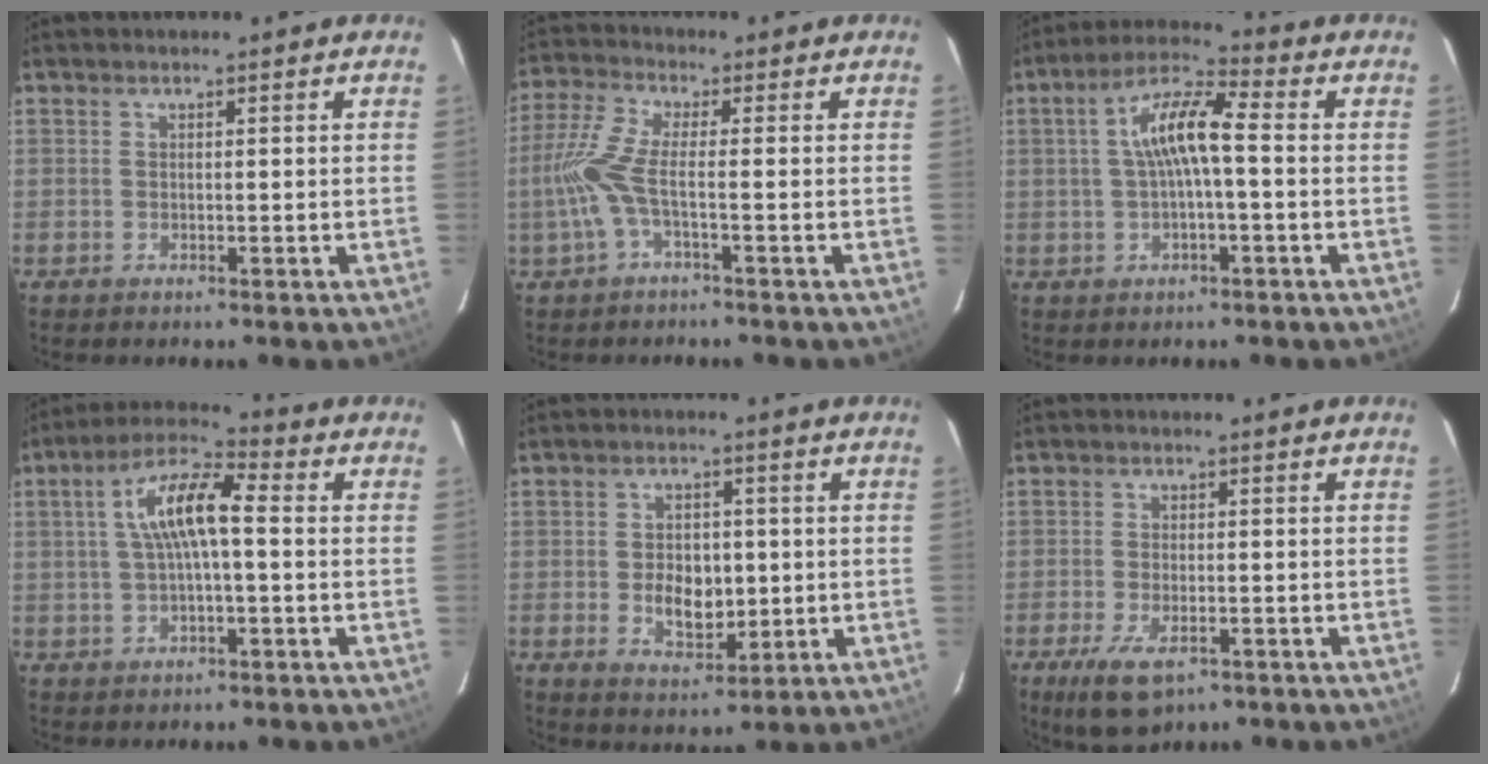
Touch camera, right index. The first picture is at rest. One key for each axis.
{"total": 6.8, "fx": -1.8, "fy": 0.6, "fz": 6.5, "tx": -0.162, "ty": 0.002, "tz": -0.036}
{"total": 8.8, "fx": 0.2, "fy": 2.1, "fz": 8.6, "tx": -0.164, "ty": 0.021, "tz": 0.002}
{"total": 9.8, "fx": 0.7, "fy": 2.8, "fz": 9.4, "tx": -0.176, "ty": 0.023, "tz": 0.011}
{"total": 7.2, "fx": -0.7, "fy": 4.8, "fz": 5.4, "tx": -0.102, "ty": 0.000, "tz": -0.002}
{"total": 7.6, "fx": -4.3, "fy": 3.4, "fz": 5.3, "tx": -0.123, "ty": -0.023, "tz": -0.072}